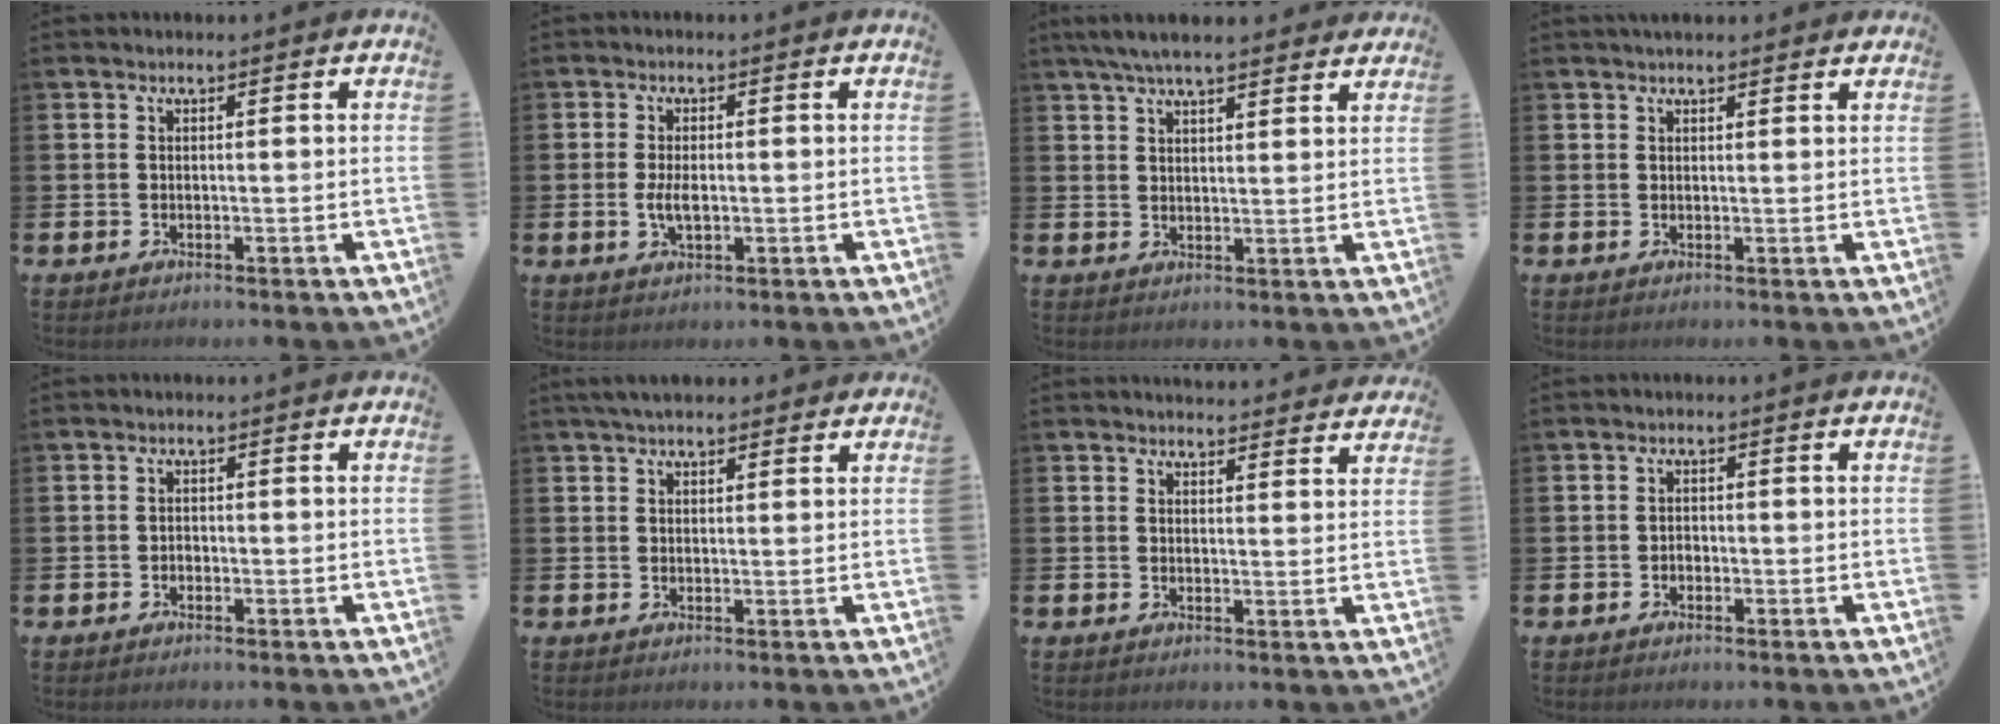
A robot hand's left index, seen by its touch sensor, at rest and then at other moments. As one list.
[{"total": 3.1, "force": [-0.2, 1.5, 2.7], "torque": [-0.040, -0.001, -0.006]}, {"total": 5.7, "force": [5.1, 1.0, 2.2], "torque": [-0.050, -0.012, 0.093]}, {"total": 1.7, "force": [1.6, 0.3, 0.3], "torque": [0.004, -0.005, 0.027]}, {"total": 0.8, "force": [-0.5, 0.6, 0.1], "torque": [-0.008, 0.004, -0.010]}, {"total": 3.5, "force": [3.1, 1.0, 1.3], "torque": [-0.025, -0.004, 0.056]}, {"total": 3.4, "force": [3.4, 0.3, -0.1], "torque": [0.008, -0.024, 0.060]}, {"total": 1.0, "force": [-0.5, 0.8, 0.3], "torque": [-0.003, 0.001, -0.012]}]